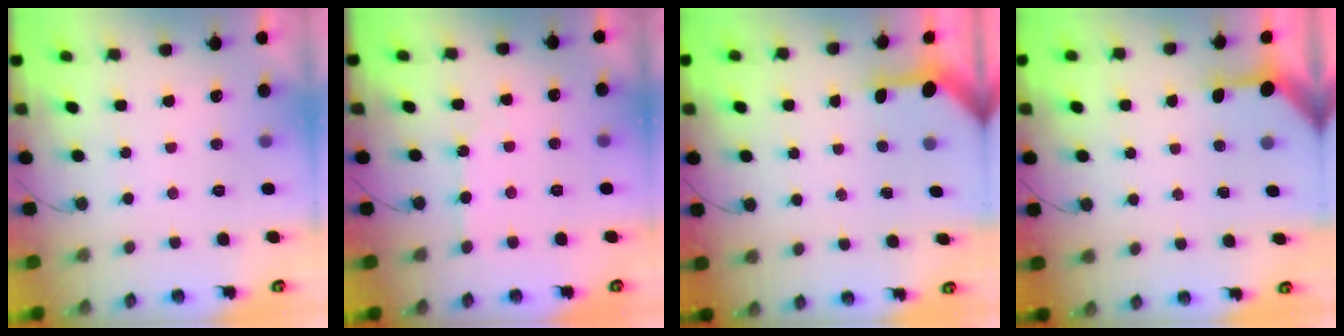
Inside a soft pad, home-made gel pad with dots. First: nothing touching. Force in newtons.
{"total": 2.3, "press": 2.3, "slide": 0.4}
{"total": 3.2, "press": 3.2, "slide": 0.3}
{"total": 3.2, "press": 3.2, "slide": 0.4}